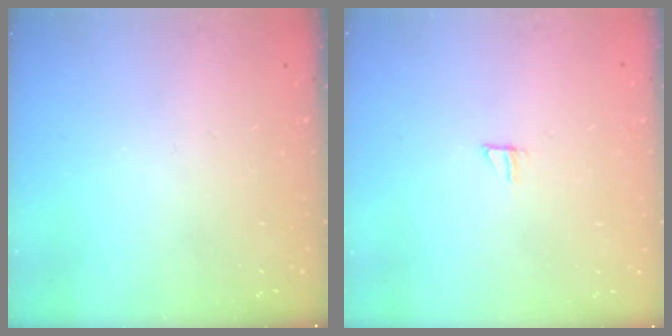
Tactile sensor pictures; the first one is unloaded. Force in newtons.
{"total": 5.4, "press": 5.4, "slide": 0.5}